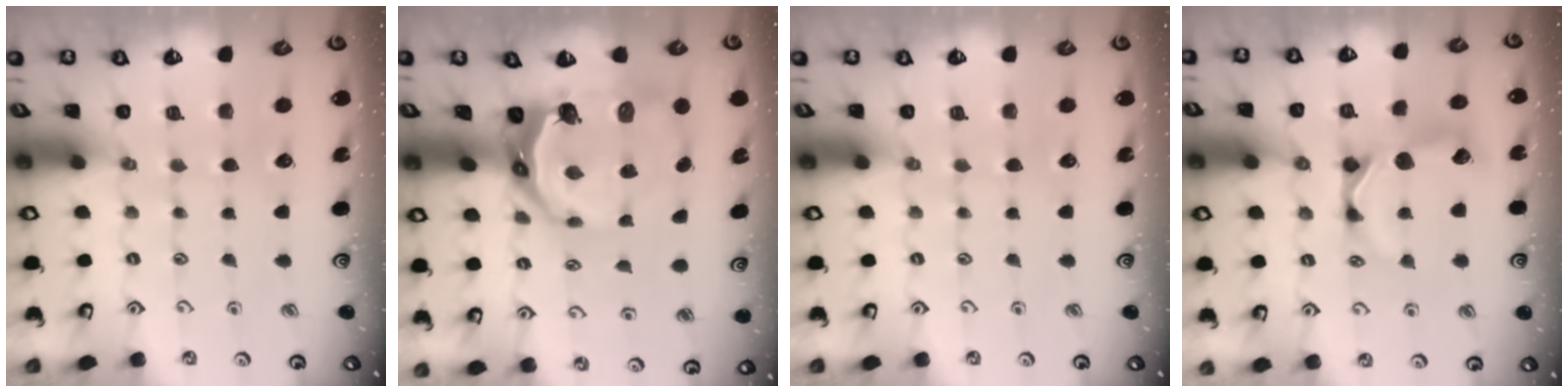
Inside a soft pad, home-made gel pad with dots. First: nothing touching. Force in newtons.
{"total": 11.6, "press": 10.6, "slide": 4.9}
{"total": 0.0}
{"total": 10.6, "press": 10.6, "slide": 1.3}